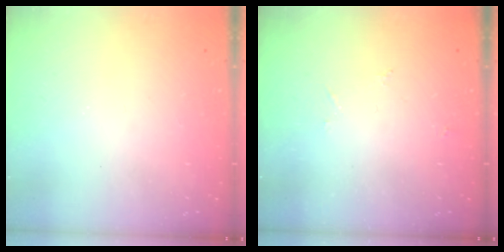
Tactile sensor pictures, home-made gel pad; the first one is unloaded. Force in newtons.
{"total": 2.9, "press": 2.8, "slide": 0.8}